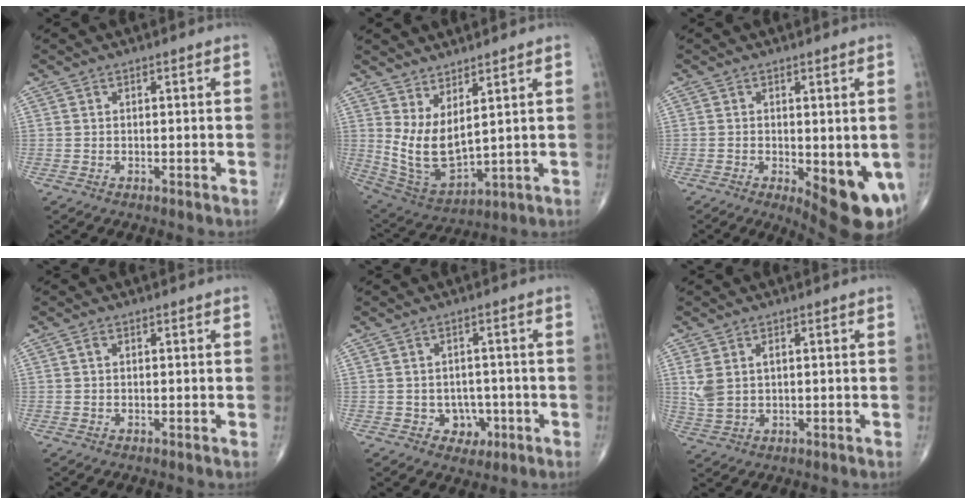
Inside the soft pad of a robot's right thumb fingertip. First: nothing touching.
{"total": 10.2, "force": [3.7, 4.4, 8.5], "torque": [-0.157, -0.042, 0.092]}
{"total": 12.0, "force": [-3.5, 4.7, 10.5], "torque": [-0.123, -0.019, -0.034]}
{"total": 0.9, "force": [0.2, 0.6, 0.6], "torque": [-0.013, 0.006, 0.004]}
{"total": 4.6, "force": [-1.4, 3.9, 1.9], "torque": [0.004, 0.010, -0.014]}
{"total": 5.4, "force": [1.2, 3.4, 4.1], "torque": [-0.096, 0.005, 0.032]}